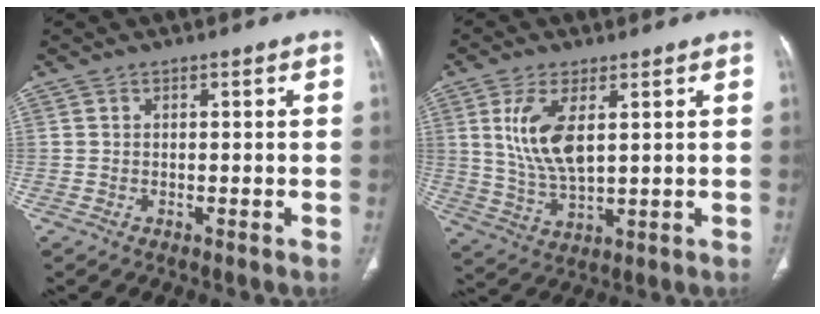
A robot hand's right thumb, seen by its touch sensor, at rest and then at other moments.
{"total": 10.3, "force": [2.9, 4.6, 8.8], "torque": [-0.181, -0.018, 0.066]}